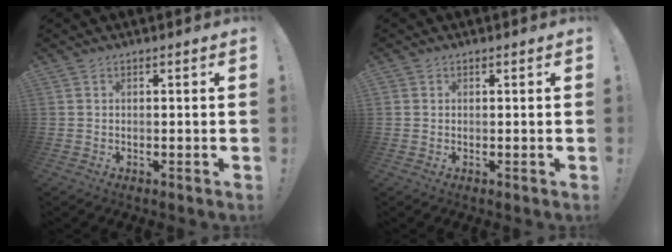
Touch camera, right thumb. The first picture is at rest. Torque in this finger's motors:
{"motor_torque": [-0.23, 0.02, 0.09, -0.12, 0.06]}